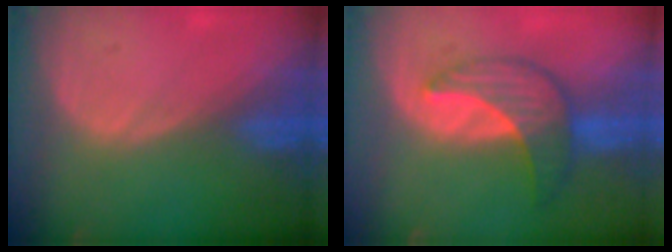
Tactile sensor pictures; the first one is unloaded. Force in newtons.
{"total": 7.0, "press": 6.9, "slide": 1.5}